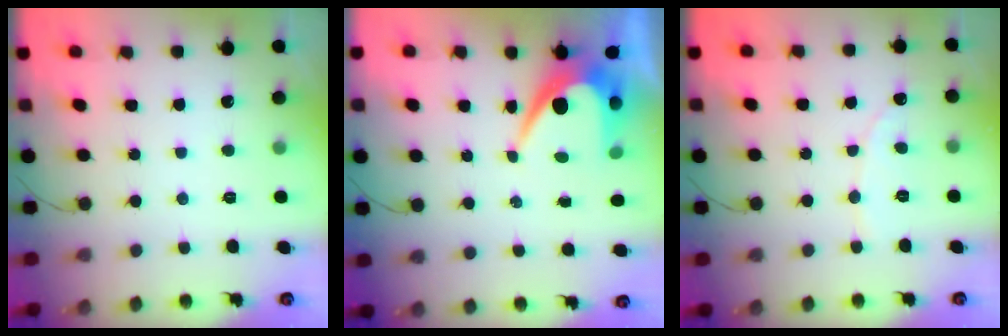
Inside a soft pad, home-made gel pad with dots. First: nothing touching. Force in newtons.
{"total": 8.0, "press": 8.0, "slide": 0.4}
{"total": 1.9, "press": 1.8, "slide": 0.2}